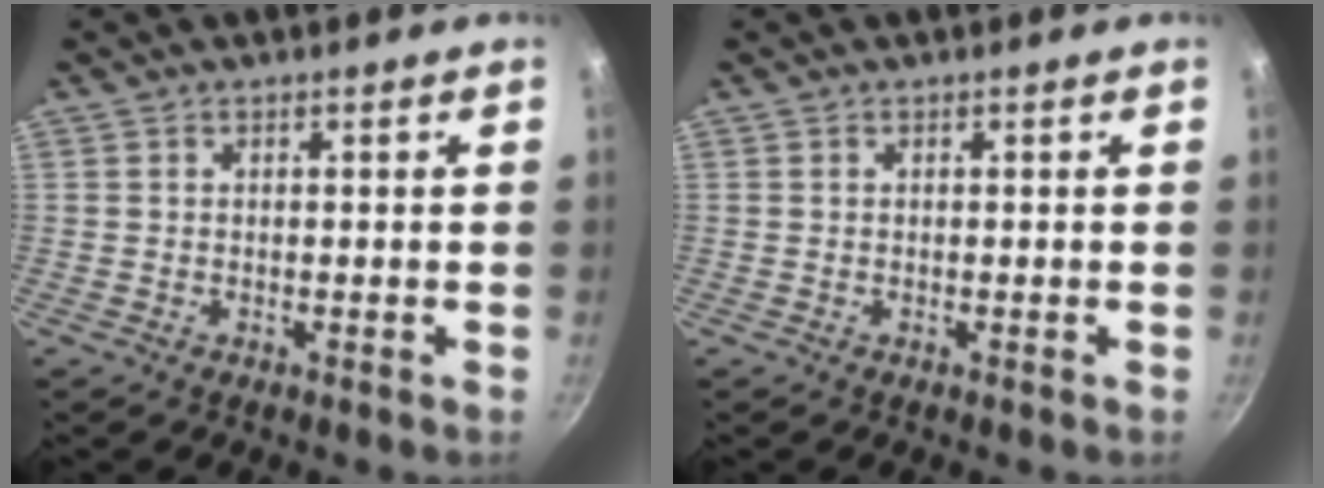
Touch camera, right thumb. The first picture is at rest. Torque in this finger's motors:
{"motor_torque": [-0.01, -0.02, 0.06, 0.10, 0.05]}